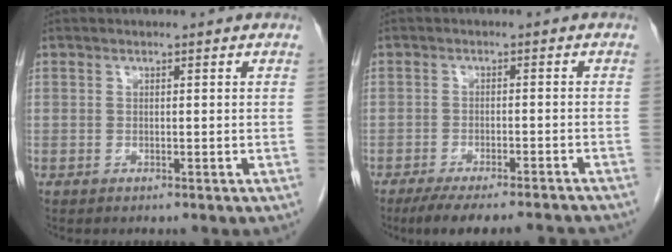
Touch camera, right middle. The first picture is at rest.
{"total": 13.8, "force": [-12.3, 1.5, 6.1], "torque": [-0.083, -0.013, -0.163]}